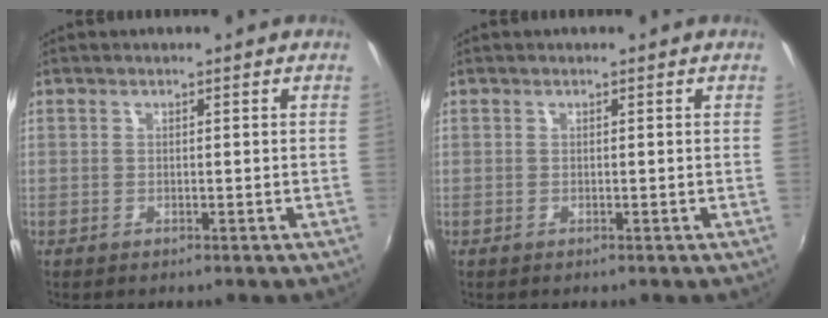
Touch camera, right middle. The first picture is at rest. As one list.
[{"total": 0.0}]